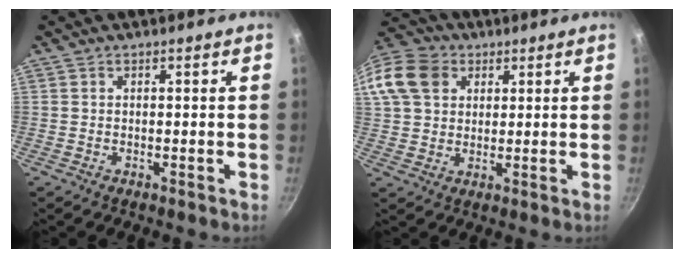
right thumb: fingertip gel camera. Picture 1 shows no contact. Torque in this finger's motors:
{"motor_torque": [-0.82, 0.93, 0.46, -0.45, 0.01]}